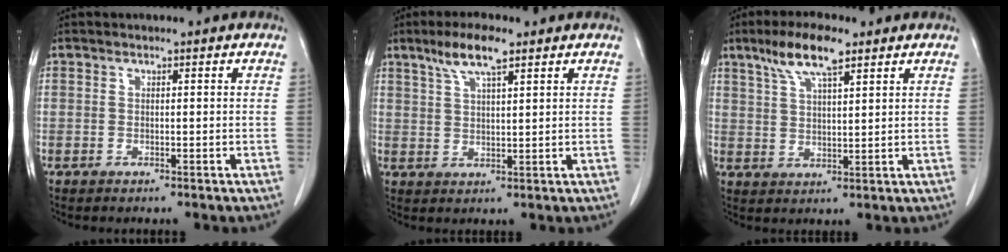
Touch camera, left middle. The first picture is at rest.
{"total": 6.2, "force": [4.1, 1.0, 4.5], "torque": [-0.092, 0.007, 0.076]}
{"total": 7.9, "force": [5.2, 1.6, 5.7], "torque": [-0.116, 0.013, 0.096]}